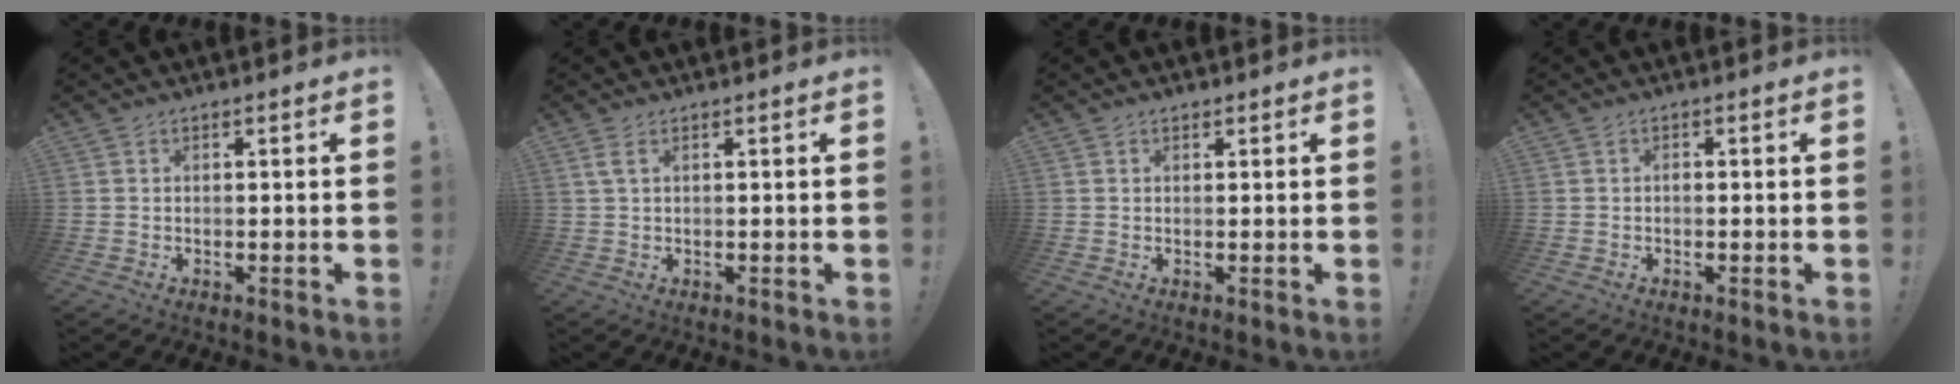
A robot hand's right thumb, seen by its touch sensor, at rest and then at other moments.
{"total": 2.1, "force": [1.0, 0.5, 1.7], "torque": [-0.036, 0.002, 0.017]}
{"total": 0.8, "force": [0.6, 0.5, 0.1], "torque": [-0.002, 0.000, 0.012]}
{"total": 0.8, "force": [-0.5, 0.4, 0.4], "torque": [-0.016, 0.005, -0.008]}